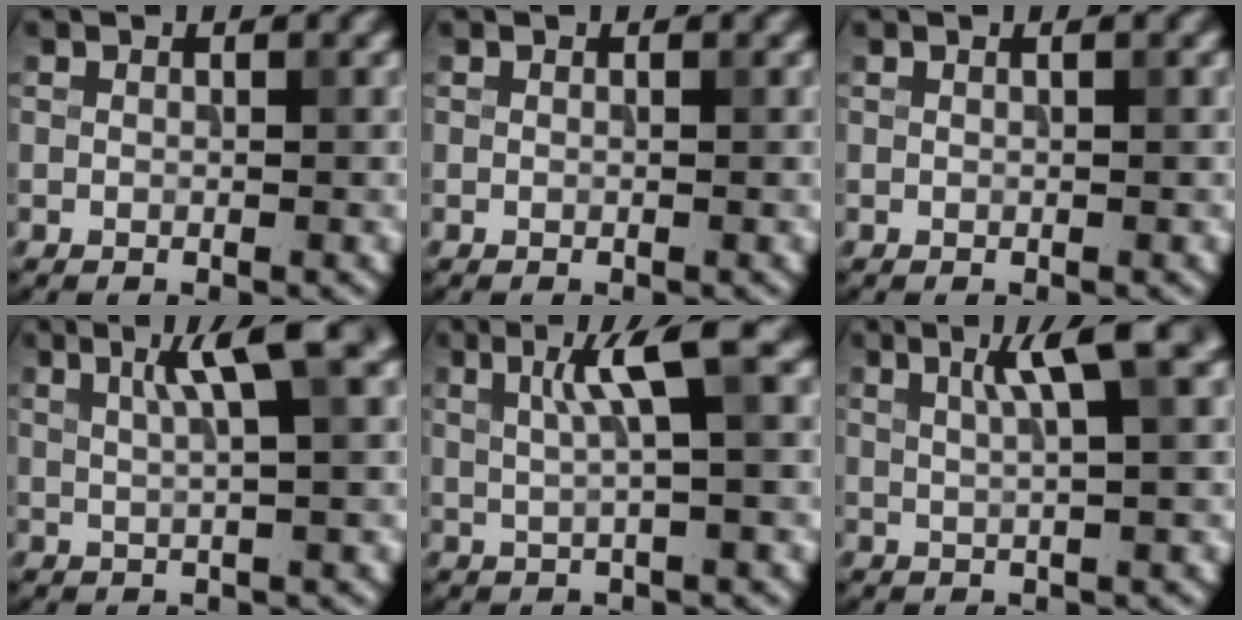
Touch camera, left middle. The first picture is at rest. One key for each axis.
{"total": 0.0}
{"total": 0.5, "fx": 0.2, "fy": 0.2, "fz": 0.5, "tx": -0.003, "ty": 0.002, "tz": -0.001}
{"total": 4.7, "fx": 2.1, "fy": 0.6, "fz": 4.2, "tx": -0.062, "ty": 0.008, "tz": 0.032}
{"total": 4.4, "fx": 1.5, "fy": 0.5, "fz": 4.1, "tx": -0.066, "ty": 0.006, "tz": 0.025}
{"total": 4.2, "fx": 1.8, "fy": 0.6, "fz": 3.8, "tx": -0.053, "ty": 0.007, "tz": 0.030}